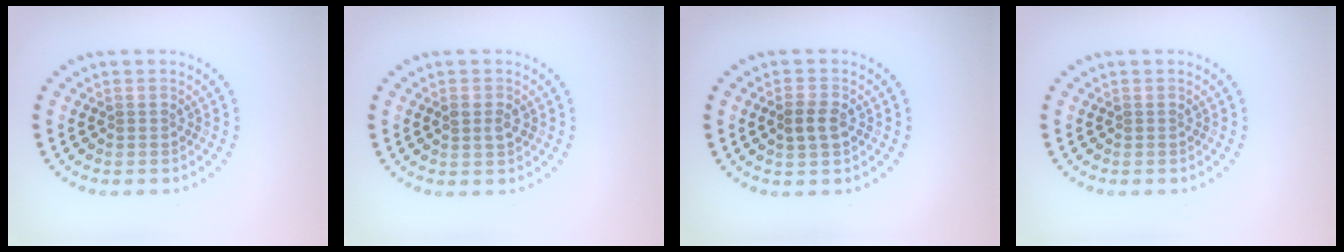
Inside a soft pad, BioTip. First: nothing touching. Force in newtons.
{"total": 1.4, "press": 1.4, "slide": 0.1}
{"total": 2.2, "press": 2.2, "slide": 0.2}
{"total": 0.0}